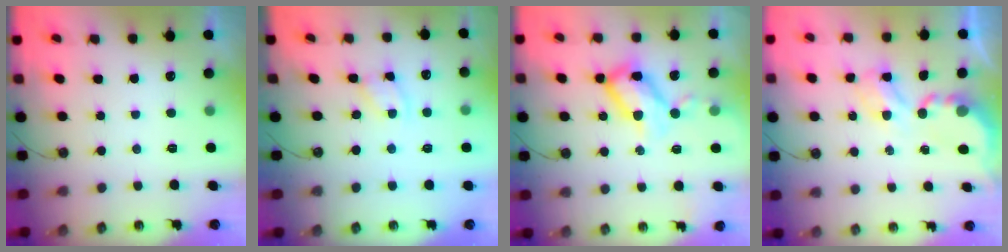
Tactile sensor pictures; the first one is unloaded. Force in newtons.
{"total": 2.7, "press": 2.7, "slide": 0.4}
{"total": 14.0, "press": 13.9, "slide": 1.1}
{"total": 4.9, "press": 4.9, "slide": 0.3}